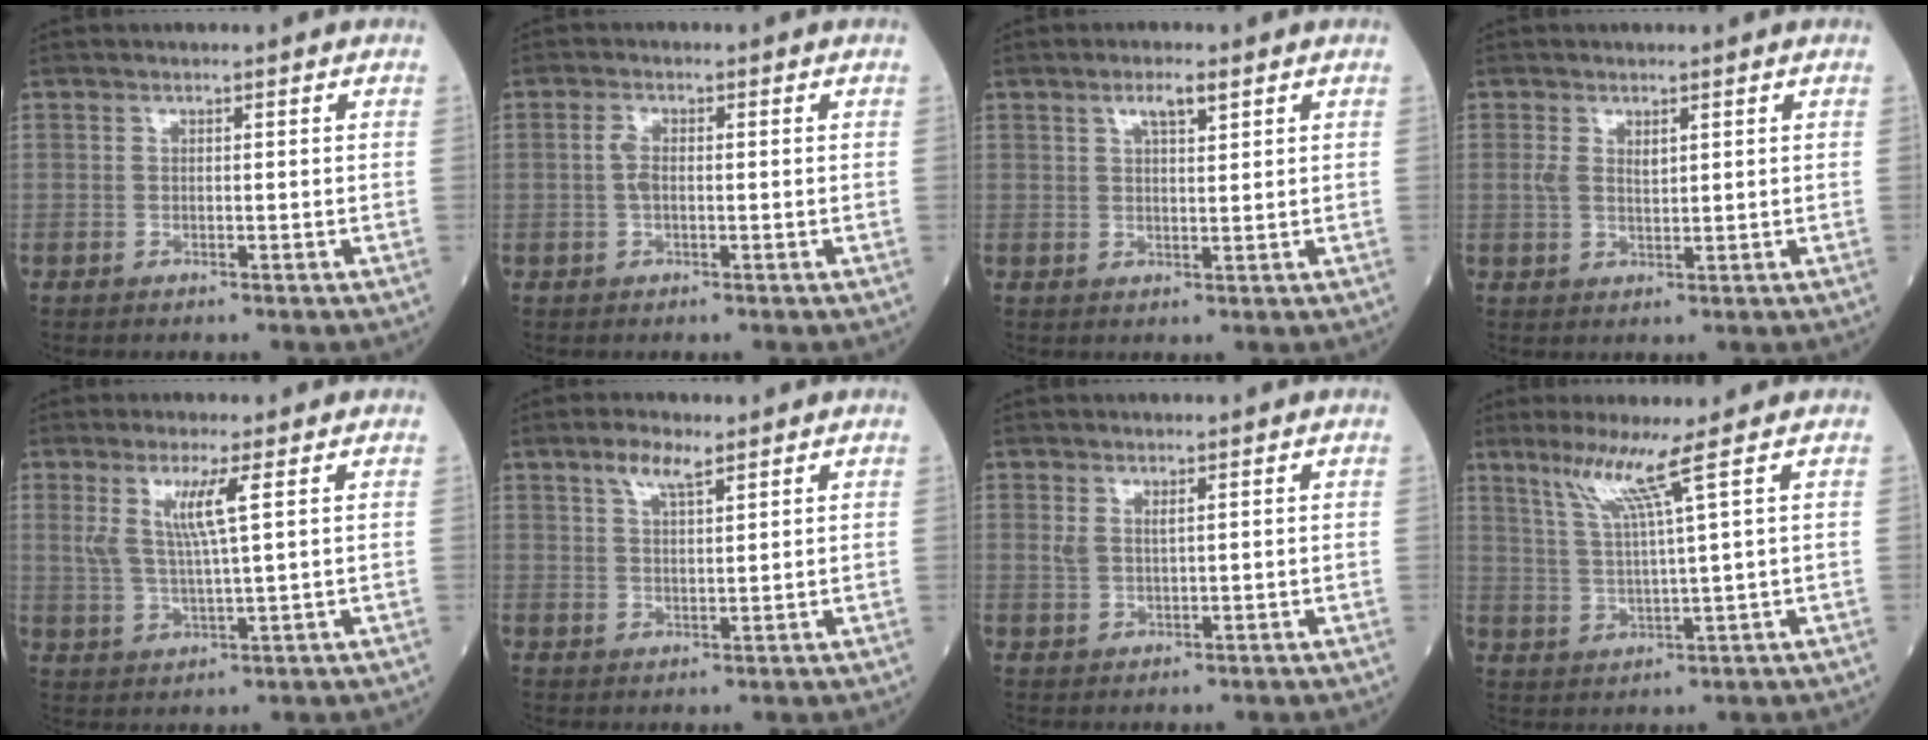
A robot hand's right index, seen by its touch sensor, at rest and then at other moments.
{"total": 4.0, "force": [-0.2, 0.7, 4.0], "torque": [-0.087, 0.017, -0.004]}
{"total": 3.2, "force": [2.0, 0.6, 2.5], "torque": [-0.047, 0.005, 0.036]}
{"total": 2.4, "force": [1.0, 1.1, 1.9], "torque": [-0.044, 0.004, 0.024]}
{"total": 5.7, "force": [2.2, -0.3, 5.3], "torque": [-0.111, -0.002, 0.048]}
{"total": 4.1, "force": [2.8, 0.9, 2.8], "torque": [-0.059, 0.006, 0.055]}
{"total": 1.8, "force": [0.9, 0.5, 1.4], "torque": [-0.038, 0.005, 0.025]}
{"total": 6.2, "force": [3.7, -1.9, 4.6], "torque": [-0.096, -0.008, 0.078]}